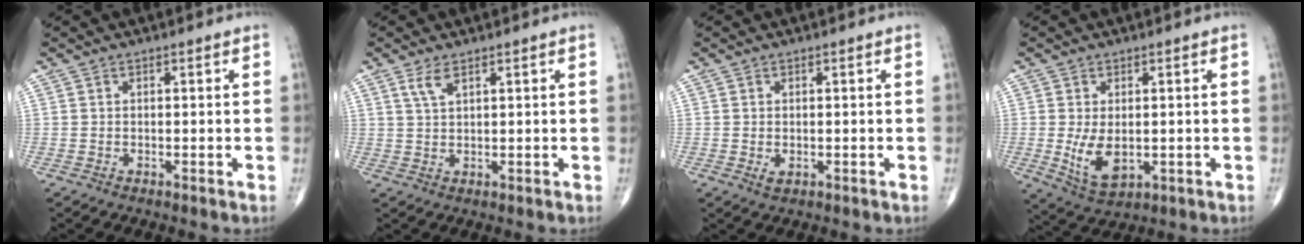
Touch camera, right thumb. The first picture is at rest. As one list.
[{"total": 2.8, "force": [1.7, 0.9, 2.0], "torque": [-0.044, -0.003, 0.040]}, {"total": 1.3, "force": [-0.2, 0.8, 1.0], "torque": [-0.016, -0.003, 0.001]}, {"total": 6.8, "force": [-0.6, 3.8, 5.6], "torque": [-0.098, -0.016, 0.004]}]